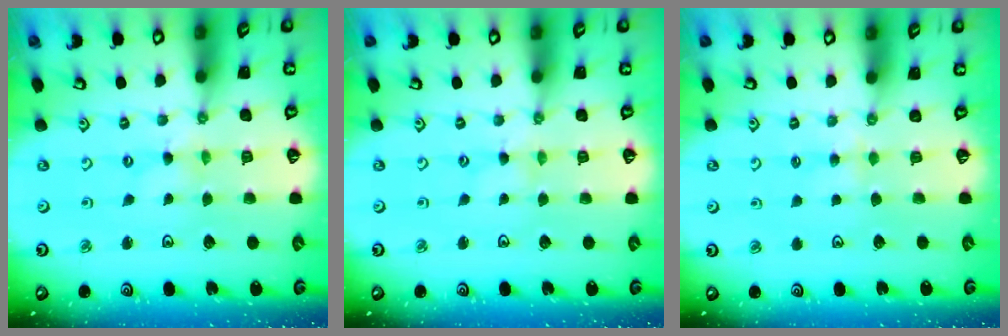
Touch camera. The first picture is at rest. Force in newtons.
{"total": 0.6, "press": 0.6, "slide": 0.1}
{"total": 2.7, "press": 2.6, "slide": 0.4}